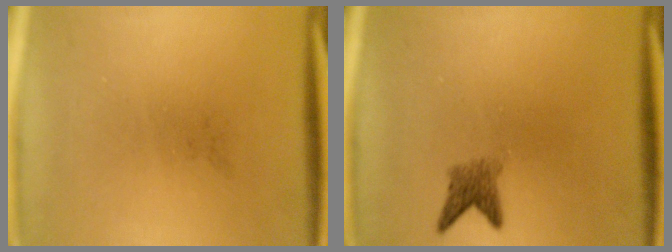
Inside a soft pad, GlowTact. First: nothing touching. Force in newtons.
{"total": 2.4}